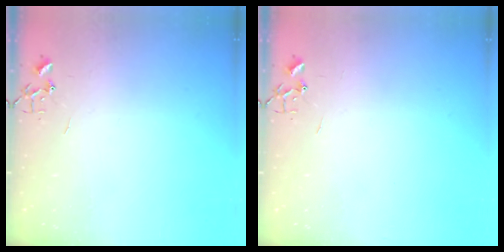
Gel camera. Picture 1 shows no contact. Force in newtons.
{"total": 0.0}